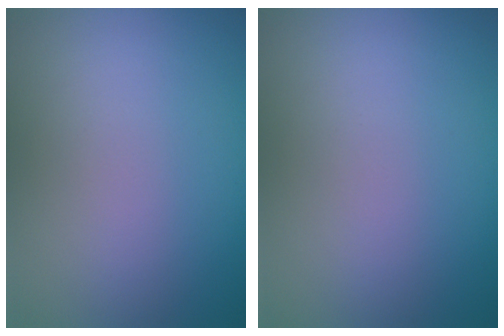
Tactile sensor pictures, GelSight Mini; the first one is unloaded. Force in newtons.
{"total": 0.0}